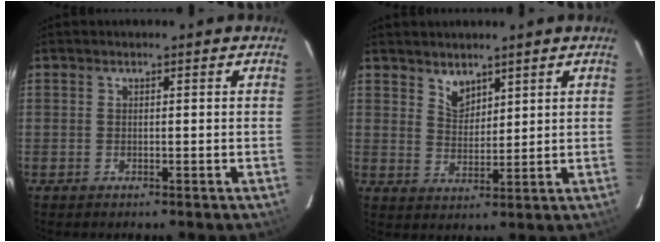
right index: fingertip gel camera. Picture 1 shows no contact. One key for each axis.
{"total": 4.0, "fx": 3.2, "fy": 2.1, "fz": 1.3, "tx": -0.016, "ty": 0.004, "tz": 0.061}